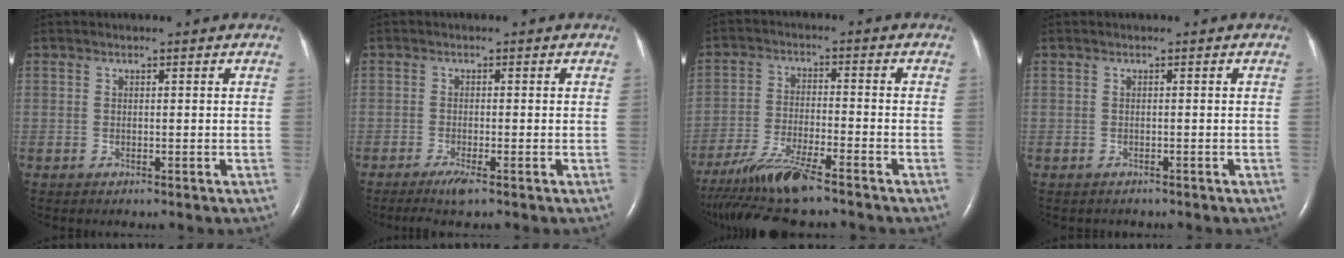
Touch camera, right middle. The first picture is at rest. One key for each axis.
{"total": 2.5, "fx": -1.7, "fy": 0.0, "fz": 1.9, "tx": -0.044, "ty": -0.008, "tz": -0.034}
{"total": 11.0, "fx": -9.1, "fy": 0.4, "fz": 6.2, "tx": -0.121, "ty": -0.029, "tz": -0.160}
{"total": 0.8, "fx": -0.7, "fy": 0.4, "fz": 0.0, "tx": -0.010, "ty": 0.000, "tz": -0.010}